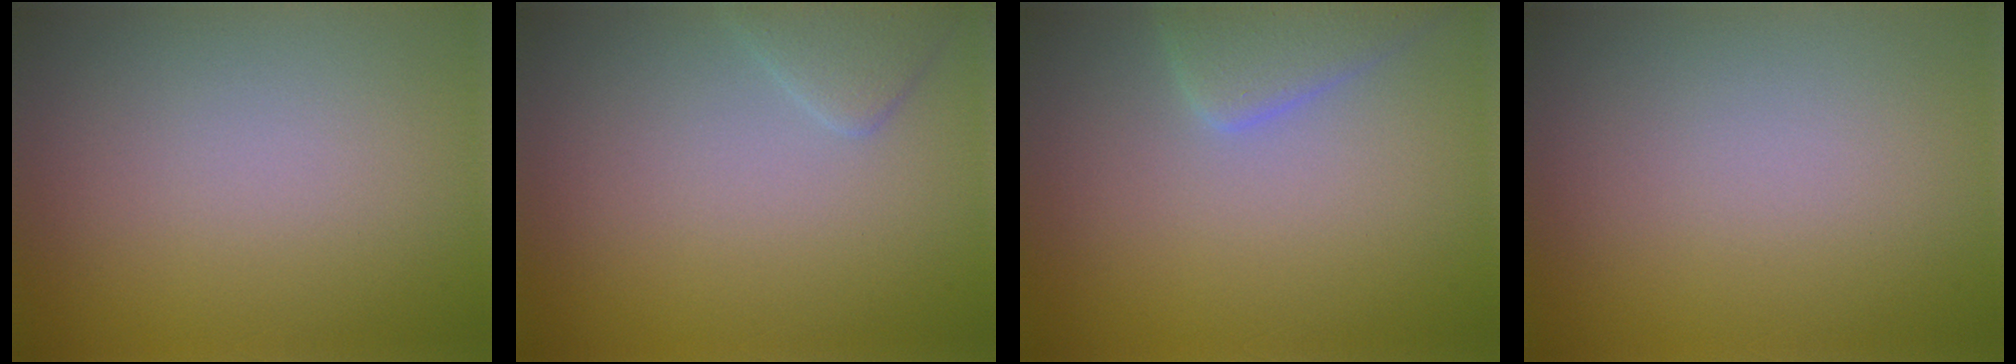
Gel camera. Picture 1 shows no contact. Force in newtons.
{"total": 1.7, "press": 1.7, "slide": 0.1}
{"total": 2.9, "press": 2.9, "slide": 0.3}
{"total": 0.0}